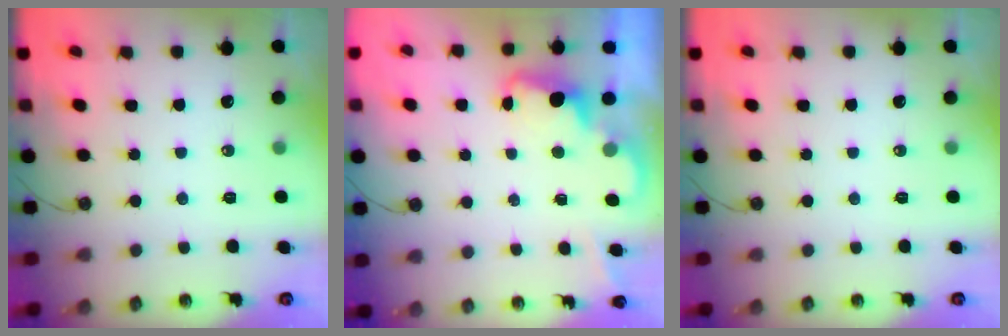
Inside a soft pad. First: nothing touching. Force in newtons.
{"total": 2.4, "press": 2.4, "slide": 0.5}
{"total": 0.0}